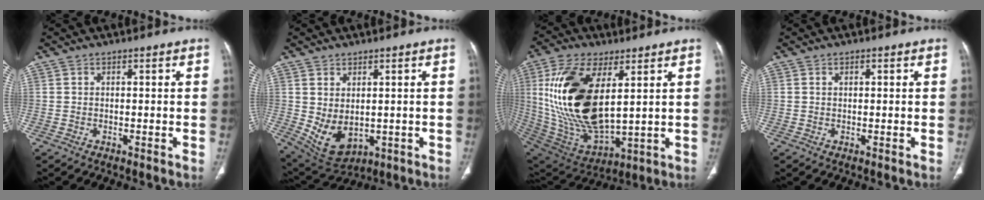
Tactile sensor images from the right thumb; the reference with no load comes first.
{"total": 8.3, "force": [-0.3, 5.2, 6.4], "torque": [-0.103, -0.009, 0.024]}
{"total": 23.5, "force": [5.5, 11.3, 19.8], "torque": [-0.392, -0.029, 0.116]}
{"total": 0.7, "force": [0.3, 0.4, 0.5], "torque": [-0.011, 0.001, 0.005]}